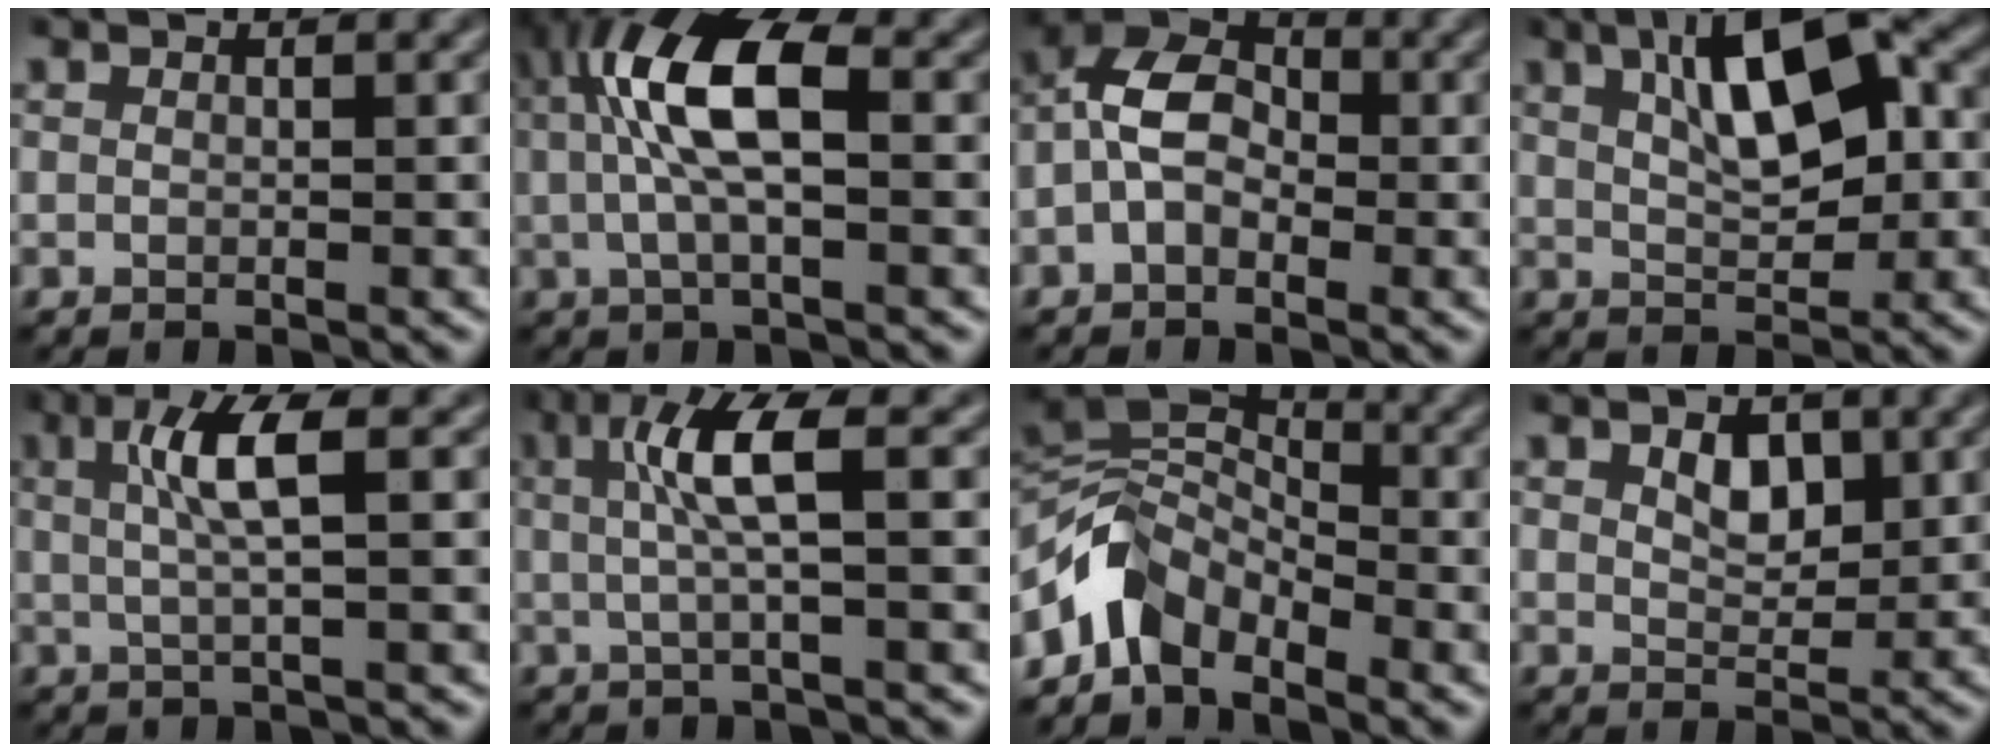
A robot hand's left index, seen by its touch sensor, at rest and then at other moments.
{"total": 7.1, "force": [0.6, 2.6, 6.5], "torque": [-0.135, 0.011, 0.003]}
{"total": 4.8, "force": [-1.1, 3.2, 3.5], "torque": [-0.066, 0.014, -0.032]}
{"total": 7.8, "force": [2.2, 3.0, 6.8], "torque": [-0.112, 0.016, 0.030]}
{"total": 4.1, "force": [0.8, 0.7, 4.0], "torque": [-0.079, 0.000, 0.013]}
{"total": 4.5, "force": [0.6, 0.7, 4.4], "torque": [-0.092, 0.002, 0.013]}
{"total": 5.5, "force": [-4.0, 3.0, 2.4], "torque": [-0.036, -0.002, -0.092]}
{"total": 2.4, "force": [0.8, 1.5, 1.7], "torque": [-0.035, -0.006, 0.014]}